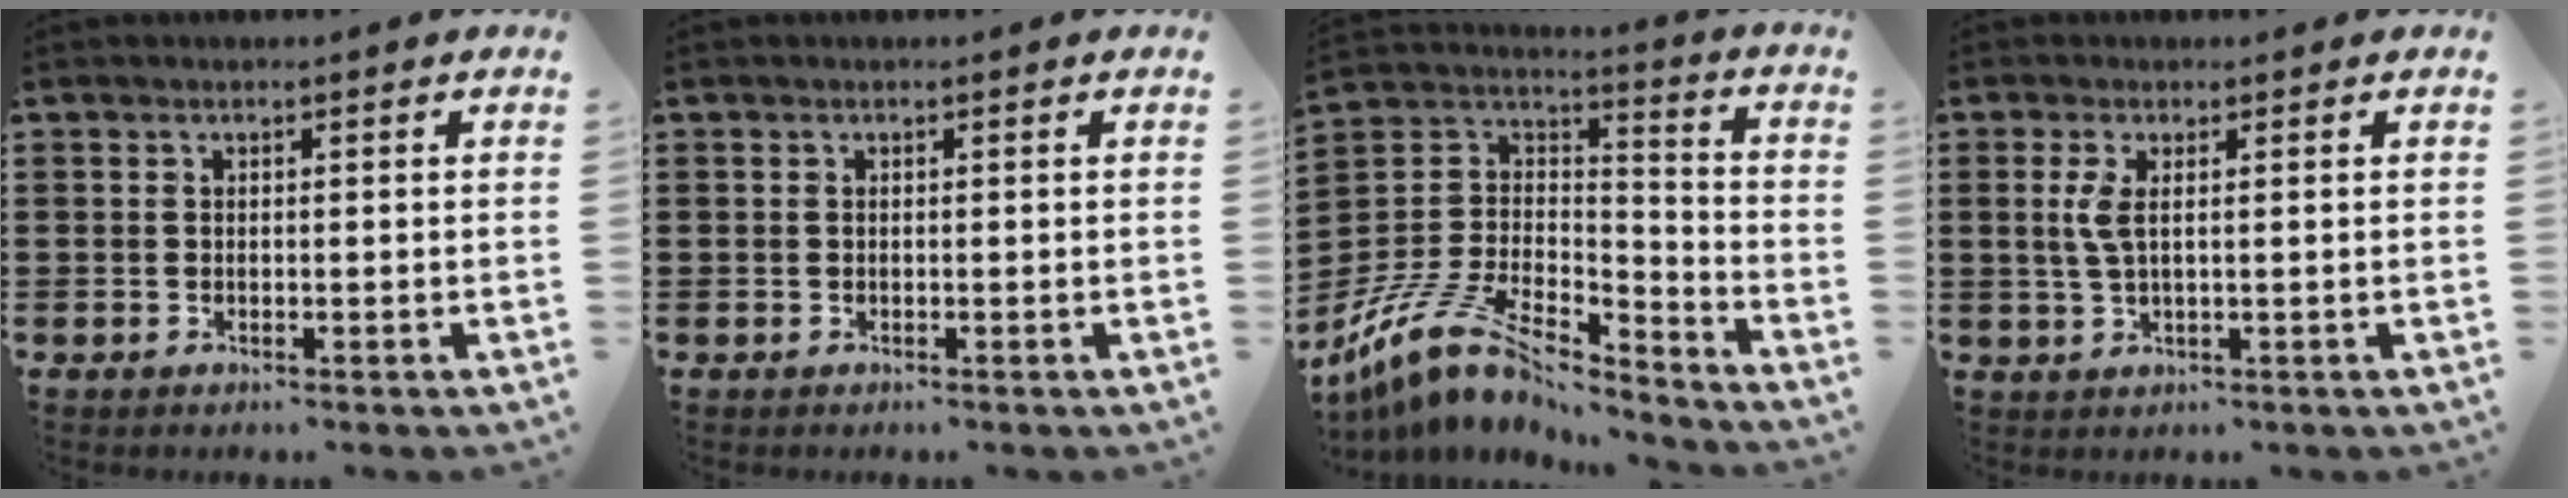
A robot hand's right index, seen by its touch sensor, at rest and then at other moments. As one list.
[{"total": 0.0}, {"total": 11.9, "force": [-8.8, 4.6, 6.6], "torque": [-0.158, 0.018, -0.178]}, {"total": 3.0, "force": [0.6, 0.8, 2.8], "torque": [-0.065, 0.001, 0.007]}]